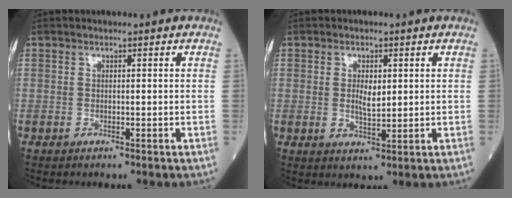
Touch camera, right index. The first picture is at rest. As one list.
[{"total": 3.5, "force": [0.5, 1.4, 3.2], "torque": [-0.058, -0.003, 0.011]}]